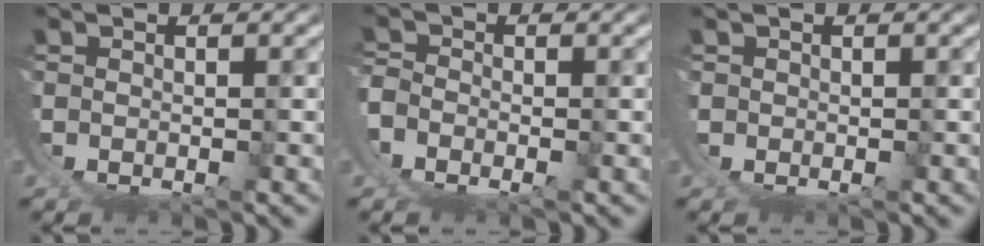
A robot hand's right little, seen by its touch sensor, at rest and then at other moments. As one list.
[{"total": 4.2, "force": [0.2, 3.8, 1.9], "torque": [-0.065, -0.017, 0.003]}, {"total": 0.9, "force": [0.1, 0.6, -0.6], "torque": [0.009, 0.002, -0.001]}]